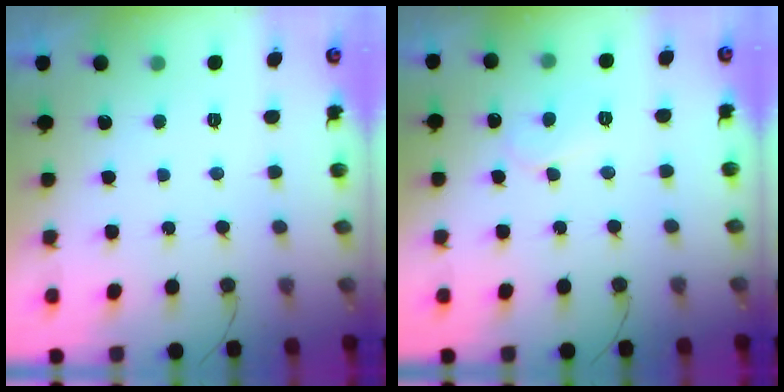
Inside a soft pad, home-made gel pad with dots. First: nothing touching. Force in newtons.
{"total": 6.6, "press": 6.6, "slide": 0.5}